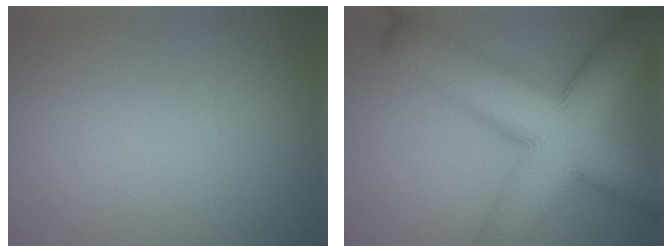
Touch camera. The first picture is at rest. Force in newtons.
{"total": 13.6, "press": 13.6, "slide": 0.6}